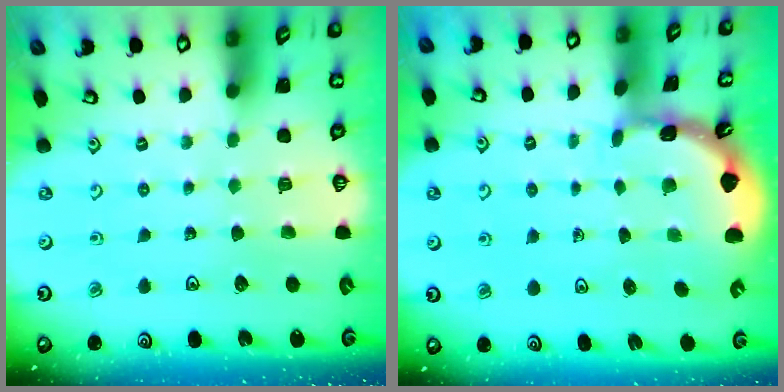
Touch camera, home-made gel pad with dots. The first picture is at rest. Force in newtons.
{"total": 1.7, "press": 1.6, "slide": 0.1}